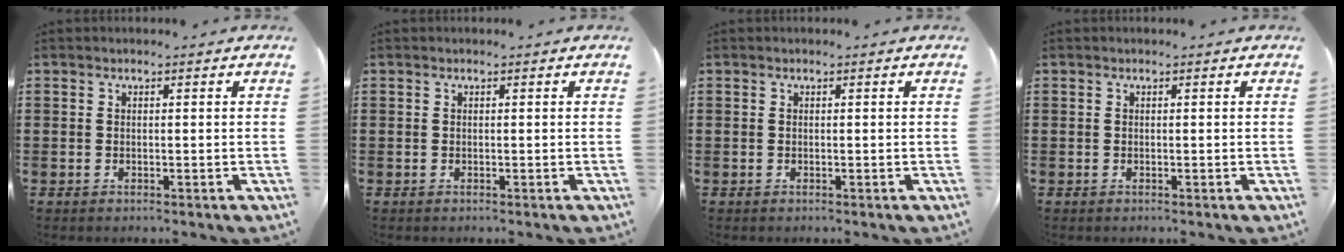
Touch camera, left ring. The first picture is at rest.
{"total": 0.0}
{"total": 0.0}
{"total": 0.0}